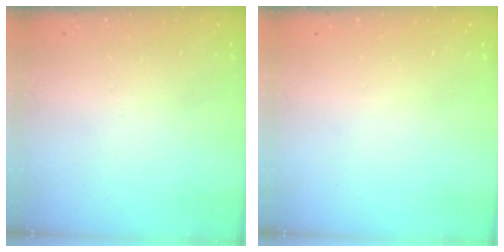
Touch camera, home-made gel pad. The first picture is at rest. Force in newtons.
{"total": 0.0}